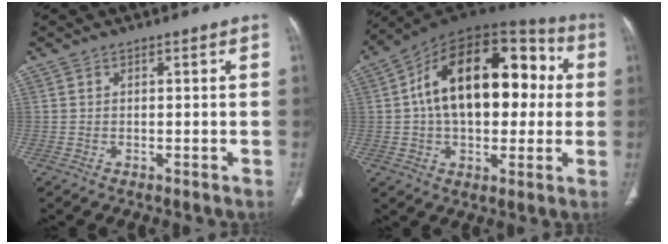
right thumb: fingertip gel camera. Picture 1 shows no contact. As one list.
[{"total": 23.7, "force": [2.8, 13.9, 19.0], "torque": [-0.275, 0.041, 0.035]}]